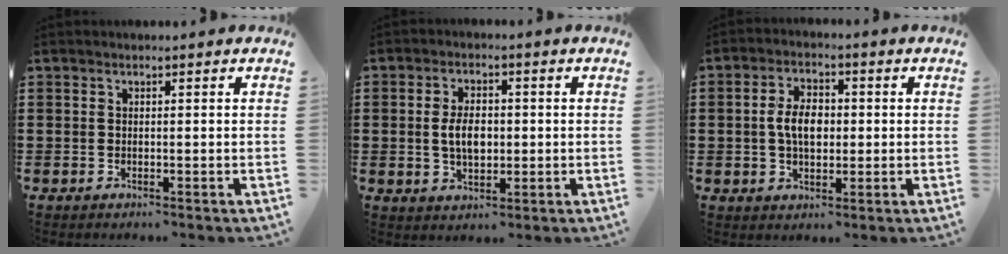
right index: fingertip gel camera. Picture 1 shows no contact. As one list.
[{"total": 5.0, "force": [0.0, 2.8, 4.1], "torque": [-0.074, -0.001, -0.008]}, {"total": 5.7, "force": [0.0, 3.4, 4.5], "torque": [-0.090, 0.006, -0.005]}]